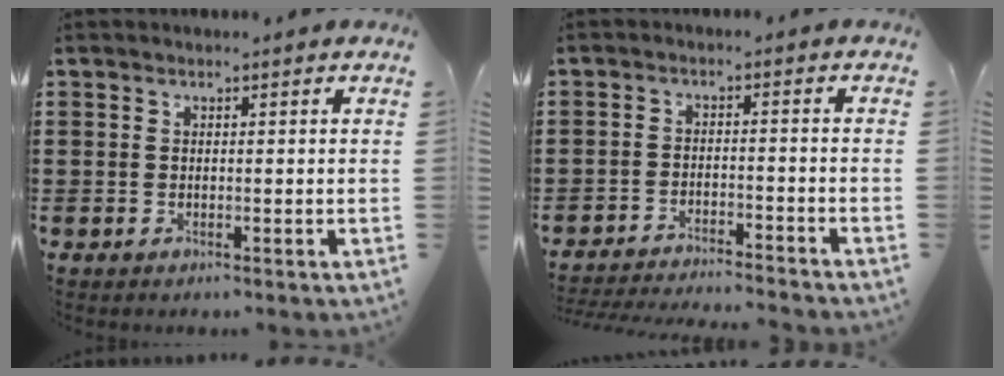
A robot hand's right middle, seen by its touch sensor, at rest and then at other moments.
{"total": 3.5, "force": [-3.4, -0.2, 0.3], "torque": [-0.009, -0.002, -0.072]}